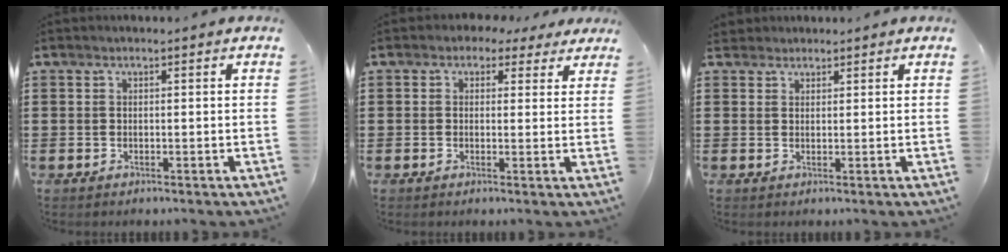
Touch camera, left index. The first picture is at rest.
{"total": 2.2, "force": [1.2, 1.6, 0.8], "torque": [-0.025, 0.010, 0.022]}
{"total": 1.8, "force": [1.6, 0.8, 0.0], "torque": [-0.005, 0.005, 0.032]}